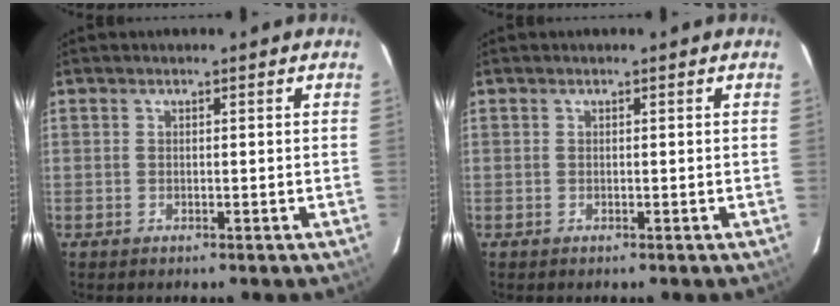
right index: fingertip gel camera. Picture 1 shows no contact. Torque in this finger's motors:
{"motor_torque": [0.00, 0.00, 0.00, 0.01]}